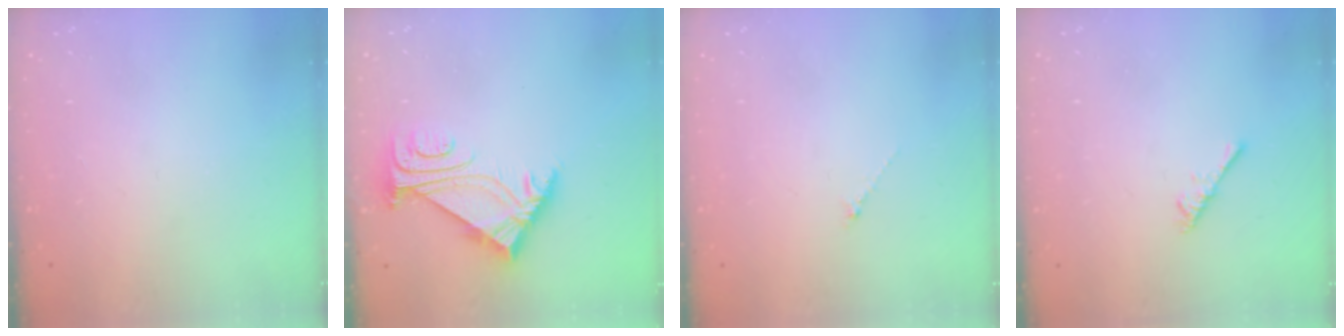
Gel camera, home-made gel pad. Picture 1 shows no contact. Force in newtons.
{"total": 5.8, "press": 5.7, "slide": 1.1}
{"total": 0.6, "press": 0.5, "slide": 0.3}
{"total": 2.2, "press": 2.1, "slide": 0.5}